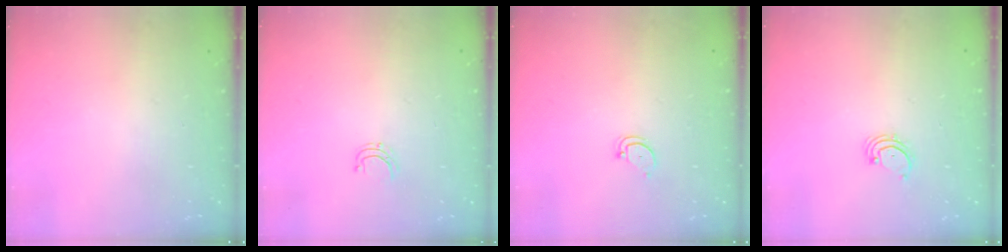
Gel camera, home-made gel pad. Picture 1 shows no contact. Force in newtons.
{"total": 3.8, "press": 3.8, "slide": 0.2}
{"total": 2.3, "press": 2.3, "slide": 0.2}
{"total": 1.7, "press": 1.6, "slide": 0.2}